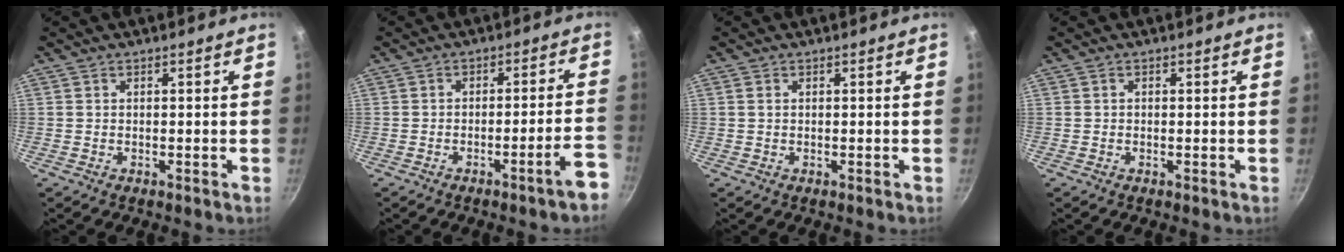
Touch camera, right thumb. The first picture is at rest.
{"total": 6.2, "force": [-4.0, 0.2, 4.7], "torque": [-0.051, 0.043, -0.047]}
{"total": 0.7, "force": [0.3, 0.4, 0.5], "torque": [-0.010, 0.001, 0.004]}
{"total": 0.0}